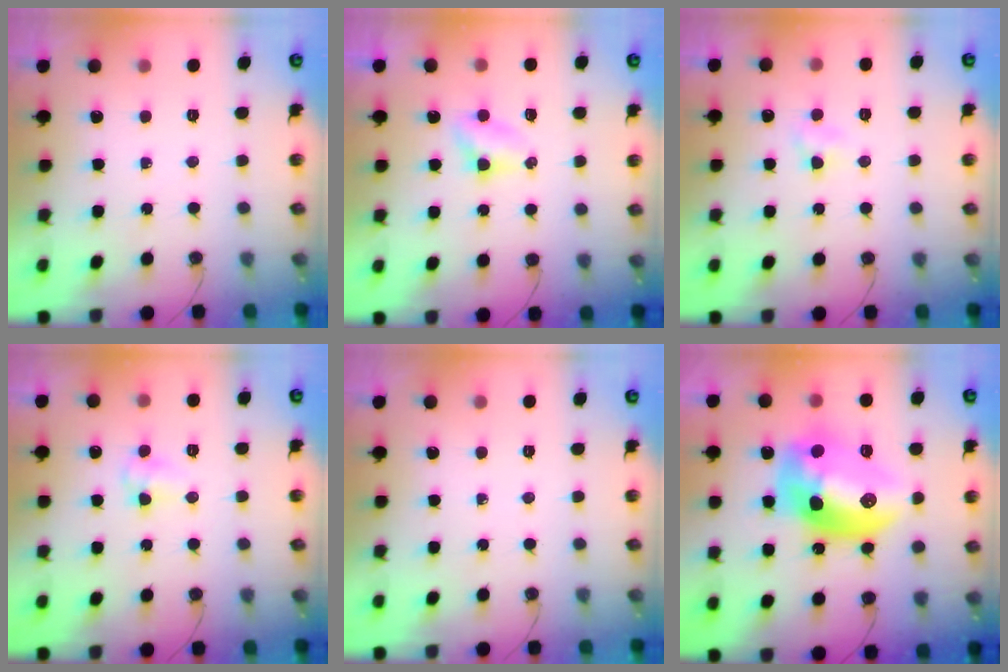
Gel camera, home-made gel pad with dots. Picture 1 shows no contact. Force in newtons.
{"total": 2.9, "press": 2.9, "slide": 0.3}
{"total": 3.2, "press": 3.2, "slide": 0.4}
{"total": 4.2, "press": 4.2, "slide": 0.8}
{"total": 0.0}
{"total": 19.0, "press": 19.0, "slide": 1.5}